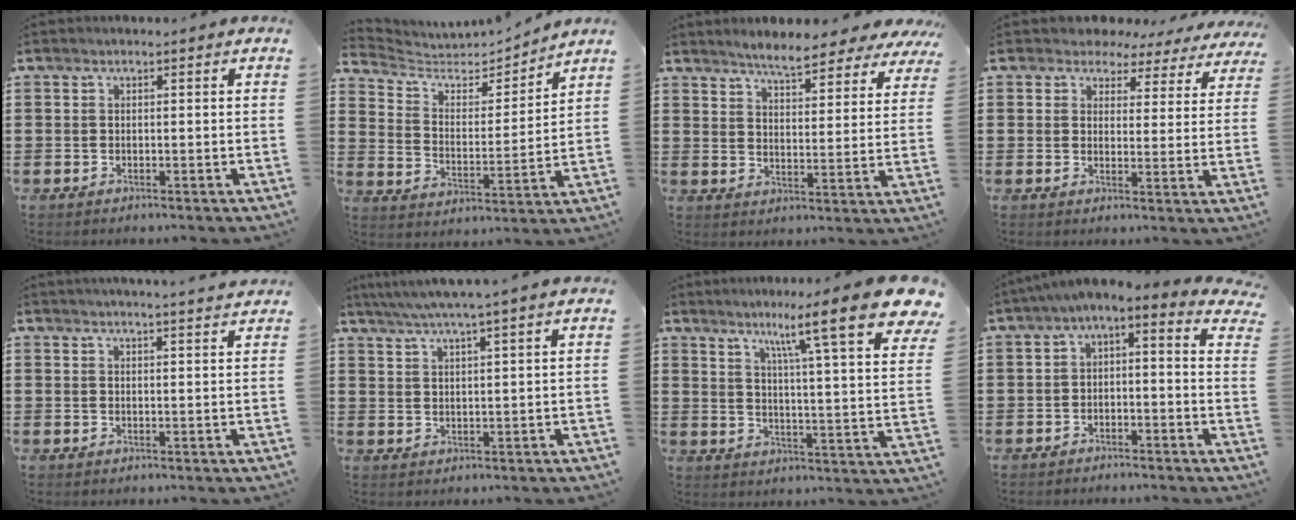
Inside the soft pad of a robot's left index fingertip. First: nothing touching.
{"total": 4.8, "force": [4.4, 1.5, 1.3], "torque": [-0.052, -0.030, 0.070]}
{"total": 5.6, "force": [5.4, 0.1, 1.6], "torque": [-0.046, -0.028, 0.093]}
{"total": 3.8, "force": [3.2, 1.8, 0.6], "torque": [-0.024, -0.017, 0.054]}
{"total": 2.6, "force": [2.6, -0.6, 0.4], "torque": [-0.012, -0.010, 0.048]}
{"total": 4.1, "force": [3.4, -0.8, 2.1], "torque": [-0.049, -0.012, 0.059]}
{"total": 11.8, "force": [8.3, 0.0, 8.4], "torque": [-0.138, -0.062, 0.120]}
{"total": 2.2, "force": [-2.0, 0.1, 1.0], "torque": [-0.029, -0.011, -0.048]}